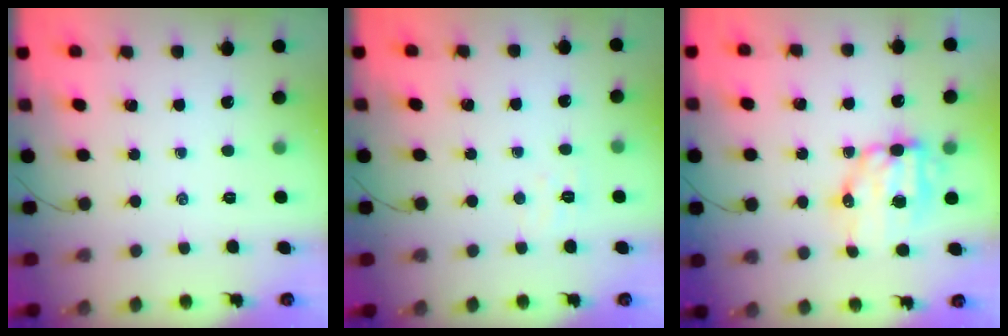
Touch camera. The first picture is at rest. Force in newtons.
{"total": 3.9, "press": 3.8, "slide": 0.8}
{"total": 9.3, "press": 9.1, "slide": 2.1}